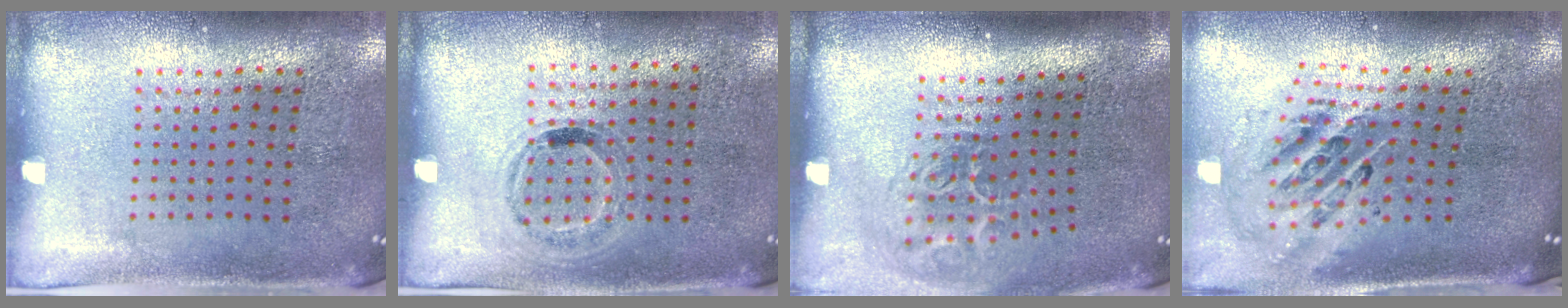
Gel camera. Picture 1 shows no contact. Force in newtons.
{"total": 0.9, "press": 0.7, "slide": 0.6}
{"total": 2.0, "press": 1.3, "slide": 1.5}
{"total": 1.8, "press": 1.4, "slide": 1.2}